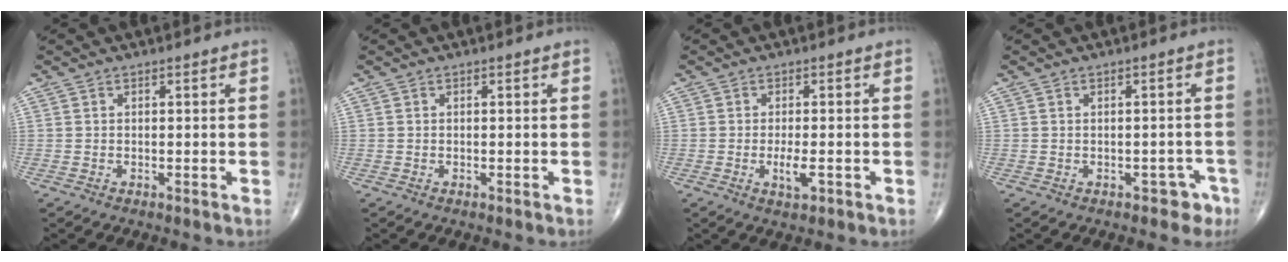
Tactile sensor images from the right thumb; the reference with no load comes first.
{"total": 0.0}
{"total": 3.4, "force": [-1.0, 1.2, 3.0], "torque": [-0.053, -0.003, -0.017]}
{"total": 3.1, "force": [-1.6, 2.3, 1.2], "torque": [0.006, 0.018, -0.017]}